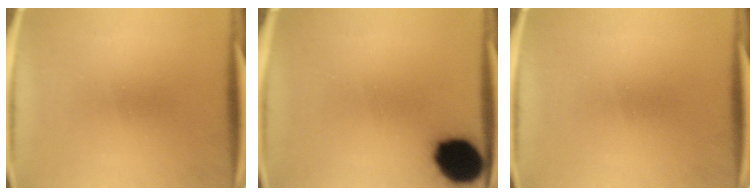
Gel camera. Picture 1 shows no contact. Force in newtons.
{"total": 14.7}
{"total": 0.0}